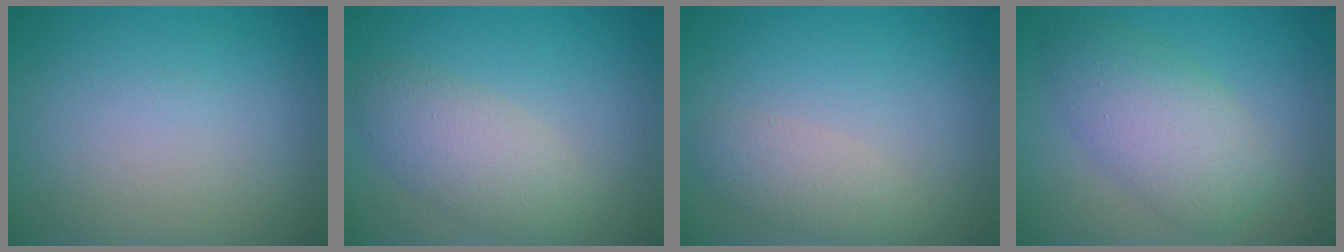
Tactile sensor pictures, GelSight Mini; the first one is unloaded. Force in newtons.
{"total": 4.0, "press": 4.0, "slide": 0.0}
{"total": 2.3, "press": 2.3, "slide": 0.2}
{"total": 5.3, "press": 5.3, "slide": 0.2}